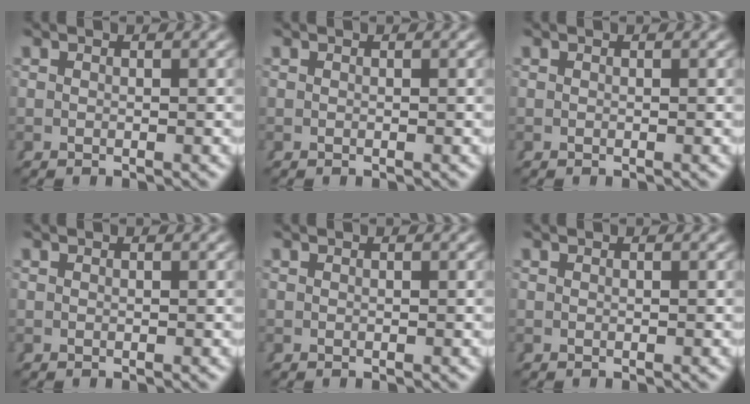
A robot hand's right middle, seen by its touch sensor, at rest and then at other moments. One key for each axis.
{"total": 0.0}
{"total": 0.0}
{"total": 0.0}
{"total": 0.0}
{"total": 0.0}